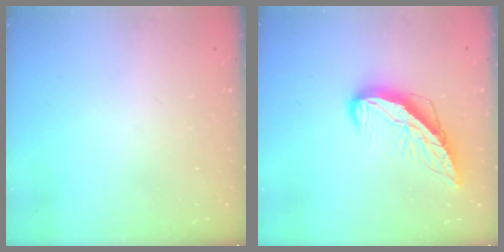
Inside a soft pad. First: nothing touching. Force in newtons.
{"total": 9.9, "press": 9.9, "slide": 1.1}